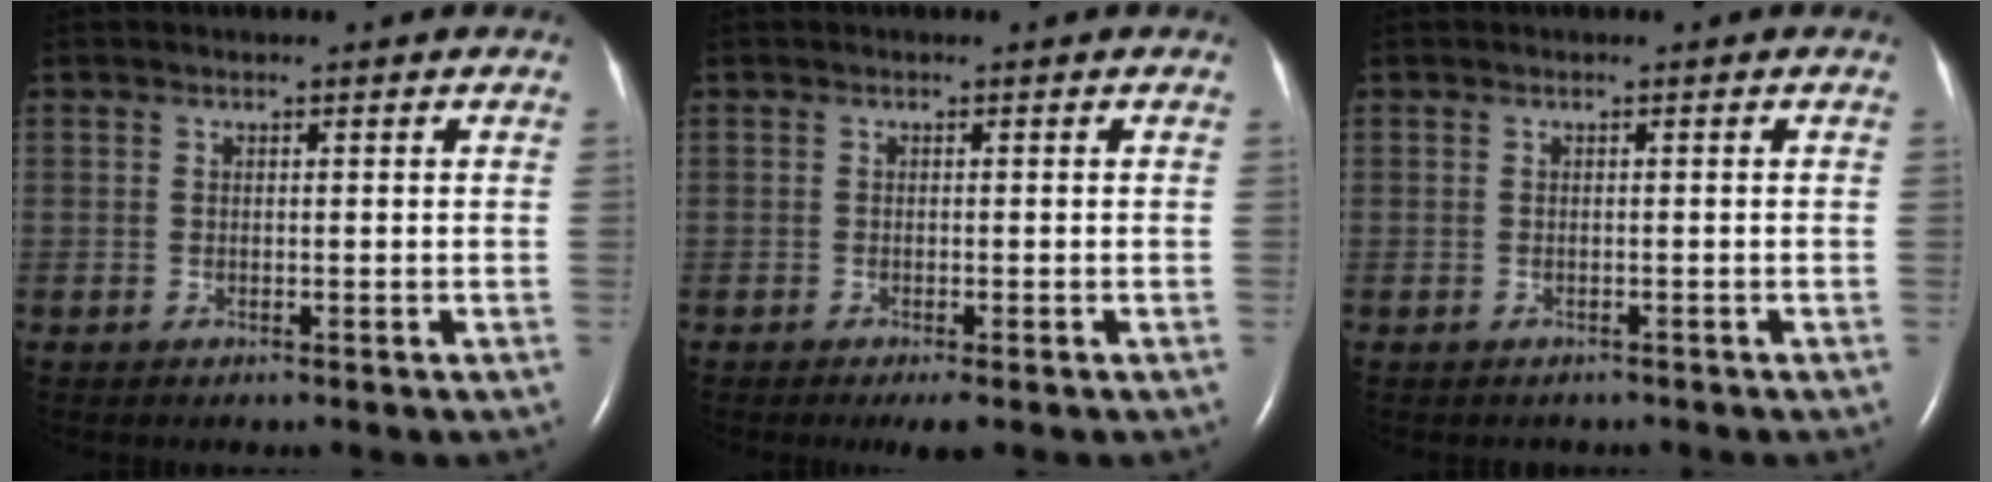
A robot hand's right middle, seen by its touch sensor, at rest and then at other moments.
{"total": 2.2, "force": [-1.4, 0.4, 1.6], "torque": [-0.023, -0.006, -0.020]}
{"total": 1.6, "force": [-1.4, 0.7, 0.3], "torque": [-0.013, -0.001, -0.015]}